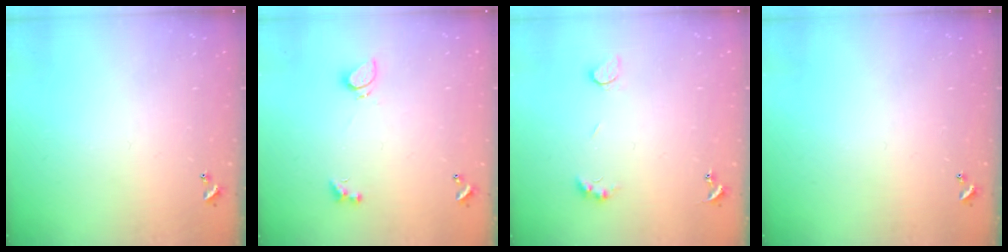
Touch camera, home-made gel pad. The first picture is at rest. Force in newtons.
{"total": 2.6, "press": 2.5, "slide": 0.8}
{"total": 3.8, "press": 3.6, "slide": 1.0}
{"total": 0.0}